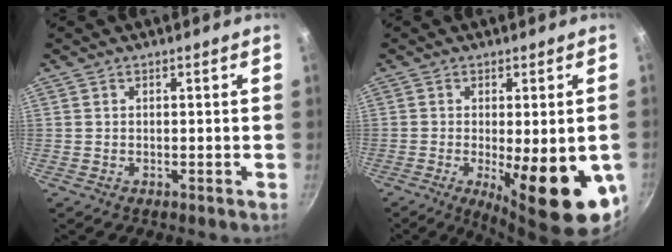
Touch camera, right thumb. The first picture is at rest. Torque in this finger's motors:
{"motor_torque": [-0.08, 1.27, 1.57, -0.29, 0.15]}